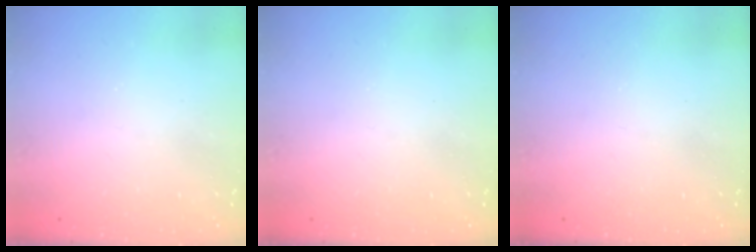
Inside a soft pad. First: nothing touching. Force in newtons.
{"total": 0.0}
{"total": 0.0}